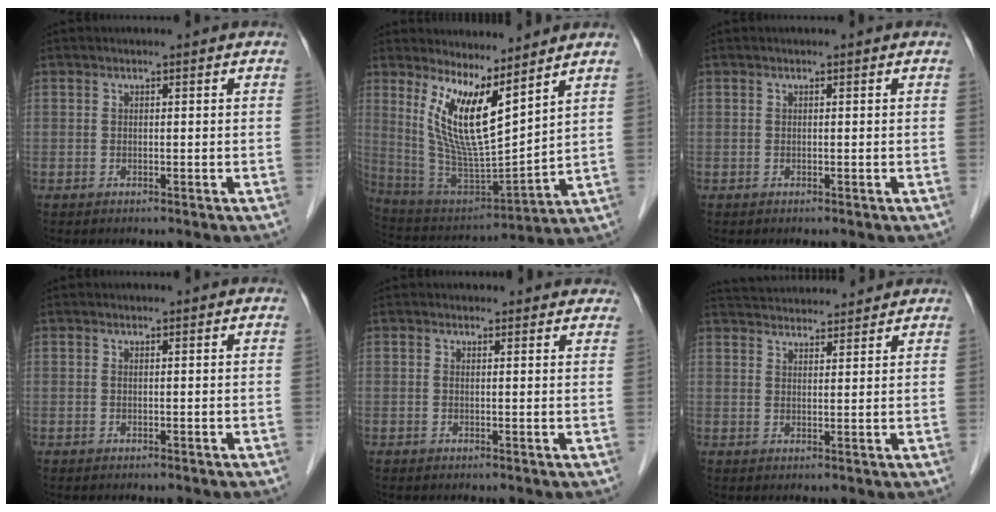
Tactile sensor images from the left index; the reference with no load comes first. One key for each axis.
{"total": 11.9, "fx": 6.9, "fy": 1.8, "fz": 9.5, "tx": -0.200, "ty": -0.019, "tz": 0.147}
{"total": 0.0}
{"total": 0.0}
{"total": 3.5, "fx": 3.2, "fy": 1.5, "fz": 0.5, "tx": 0.000, "ty": 0.006, "tz": 0.019}
{"total": 11.0, "fx": 10.6, "fy": 1.5, "fz": 2.7, "tx": -0.045, "ty": 0.032, "tz": 0.154}